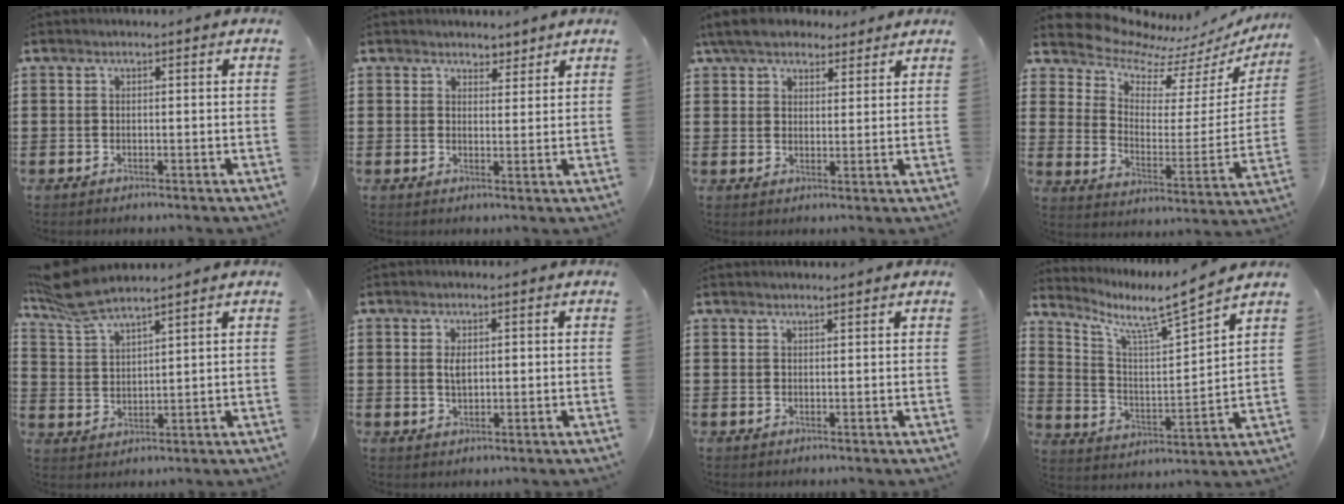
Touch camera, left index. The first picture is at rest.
{"total": 2.7, "force": [2.6, 0.9, -0.1], "torque": [0.002, -0.004, 0.047]}
{"total": 5.9, "force": [5.1, 2.3, 2.0], "torque": [-0.058, 0.000, 0.096]}
{"total": 8.5, "force": [8.0, 2.4, 1.3], "torque": [-0.069, -0.073, 0.140]}
{"total": 7.4, "force": [6.4, 1.0, 3.6], "torque": [-0.092, -0.018, 0.117]}
{"total": 2.2, "force": [0.5, 1.0, 2.0], "torque": [-0.034, 0.001, 0.005]}
{"total": 1.0, "force": [1.0, 0.0, 0.2], "torque": [-0.006, -0.002, 0.020]}
{"total": 7.8, "force": [6.4, 0.0, 4.4], "torque": [-0.107, -0.049, 0.098]}